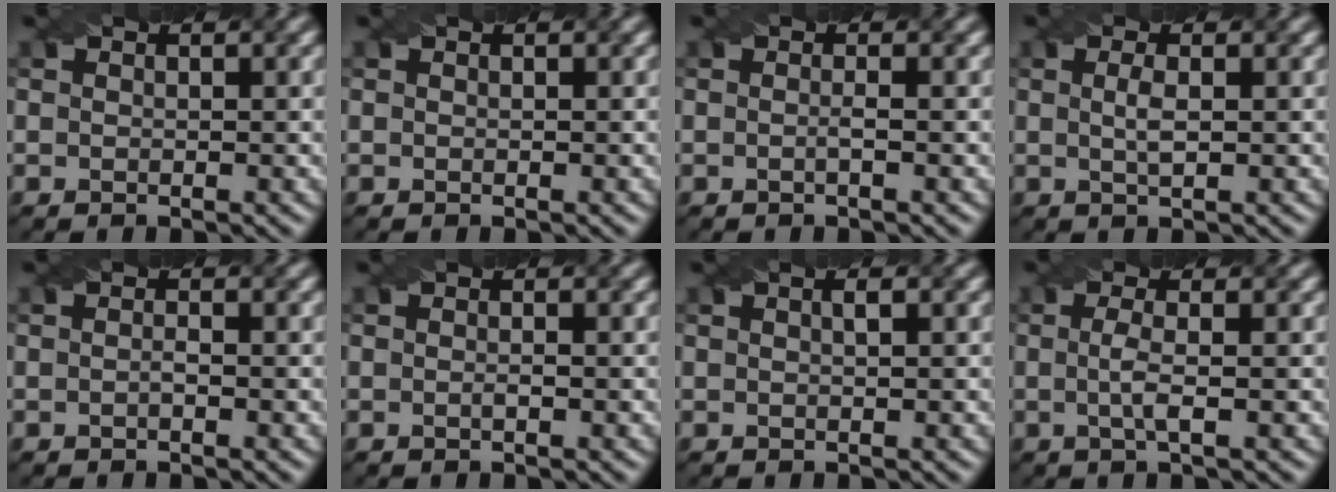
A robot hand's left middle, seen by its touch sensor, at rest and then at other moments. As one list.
[{"total": 0.0}, {"total": 0.8, "force": [-0.3, 0.1, 0.8], "torque": [-0.016, -0.003, -0.007]}, {"total": 1.6, "force": [0.2, 0.4, 1.5], "torque": [-0.033, 0.004, 0.003]}, {"total": 0.7, "force": [-0.4, 0.1, 0.6], "torque": [-0.014, 0.001, -0.005]}, {"total": 0.6, "force": [-0.3, 0.0, 0.5], "torque": [-0.013, -0.001, -0.006]}, {"total": 0.7, "force": [0.2, 0.1, 0.6], "torque": [-0.014, 0.004, 0.004]}, {"total": 2.2, "force": [-0.3, 0.5, 2.1], "torque": [-0.043, -0.001, -0.007]}]